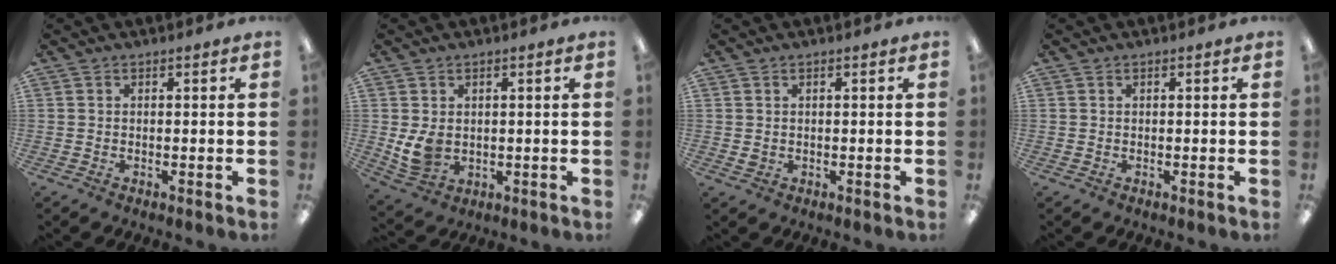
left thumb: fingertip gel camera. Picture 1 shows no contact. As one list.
[{"total": 5.8, "force": [0.9, 4.3, 3.7], "torque": [-0.073, -0.007, 0.017]}, {"total": 1.0, "force": [0.4, 0.8, 0.6], "torque": [-0.012, 0.004, 0.006]}, {"total": 0.0}]